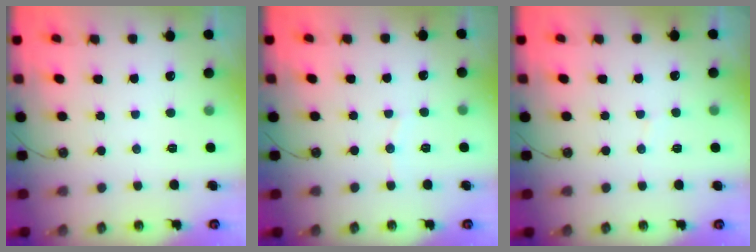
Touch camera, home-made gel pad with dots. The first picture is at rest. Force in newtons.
{"total": 3.8, "press": 3.8, "slide": 0.5}
{"total": 4.5, "press": 4.5, "slide": 0.4}